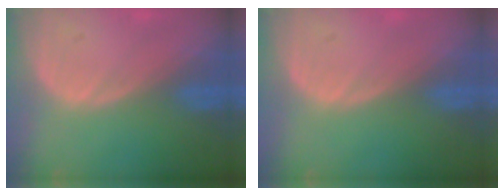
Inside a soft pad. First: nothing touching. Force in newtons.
{"total": 0.0}